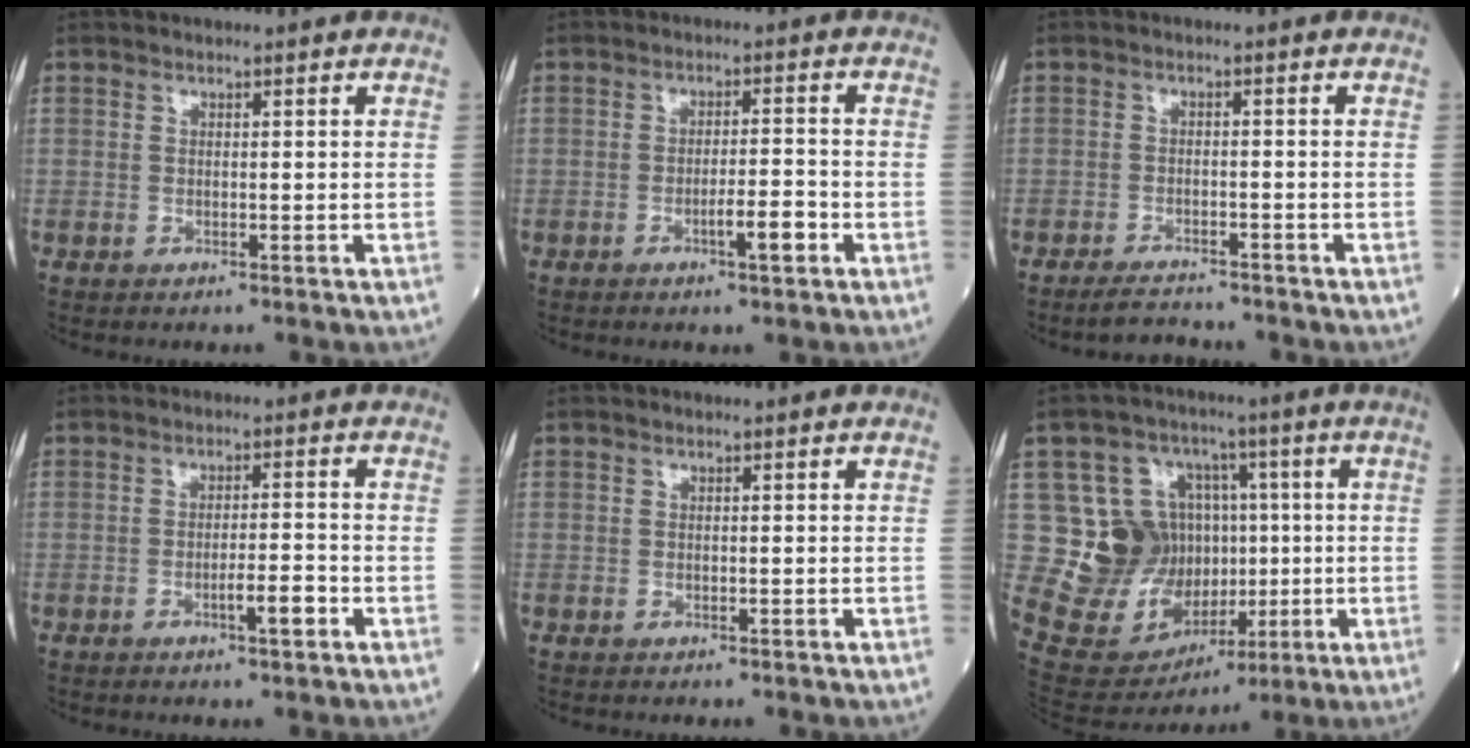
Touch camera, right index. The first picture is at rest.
{"total": 3.8, "force": [-1.8, 0.4, 3.4], "torque": [-0.050, 0.000, -0.029]}
{"total": 3.3, "force": [-3.3, 0.3, 0.6], "torque": [-0.017, -0.013, -0.057]}
{"total": 3.4, "force": [-1.6, 0.3, 3.0], "torque": [-0.043, 0.001, -0.025]}
{"total": 0.0}
{"total": 16.4, "force": [0.5, 13.1, 9.8], "torque": [-0.179, 0.051, 0.045]}